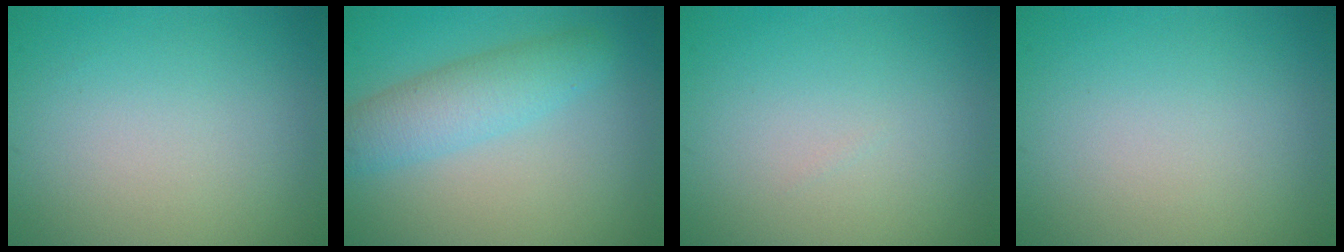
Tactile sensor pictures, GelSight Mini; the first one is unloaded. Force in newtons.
{"total": 4.1, "press": 4.1, "slide": 0.1}
{"total": 0.0}
{"total": 0.0}